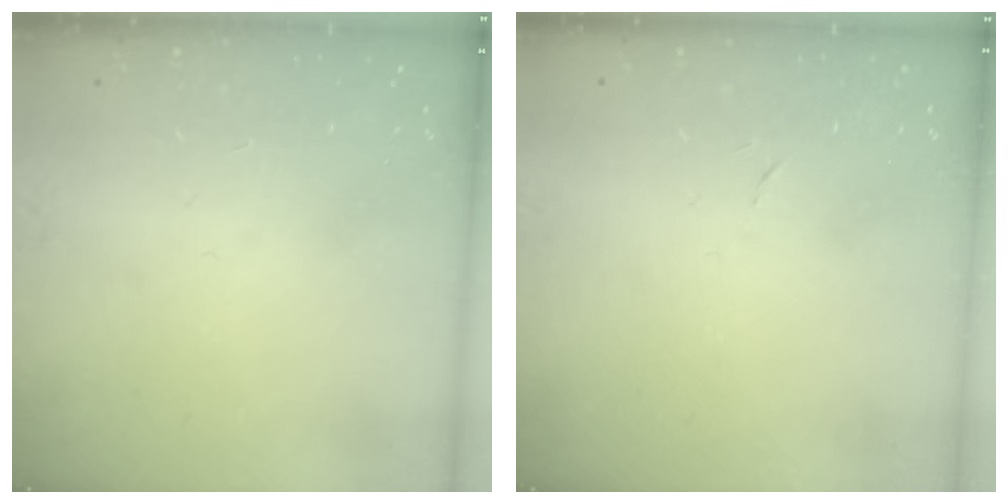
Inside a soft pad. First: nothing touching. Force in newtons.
{"total": 2.4, "press": 2.4, "slide": 0.4}